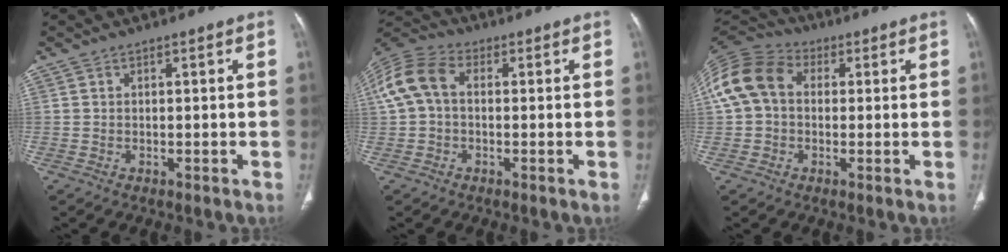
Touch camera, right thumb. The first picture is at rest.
{"total": 10.1, "force": [1.0, 6.9, 7.2], "torque": [-0.155, 0.033, 0.011]}
{"total": 12.9, "force": [1.7, 9.8, 8.2], "torque": [-0.164, 0.040, 0.021]}